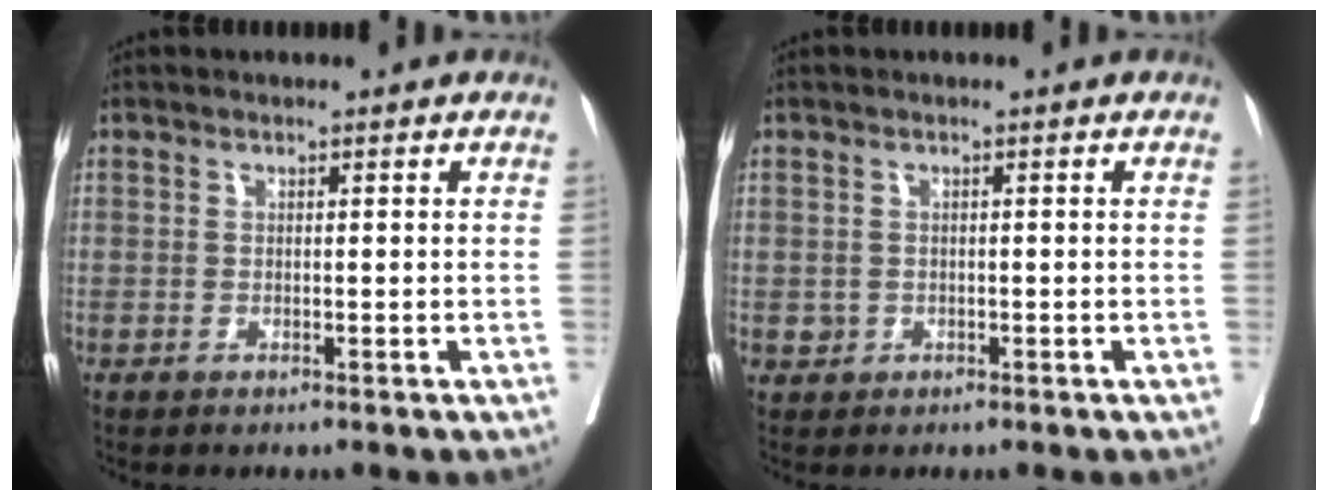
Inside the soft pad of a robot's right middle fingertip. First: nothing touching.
{"total": 1.1, "force": [-0.2, 1.0, 0.2], "torque": [-0.001, 0.003, 0.000]}